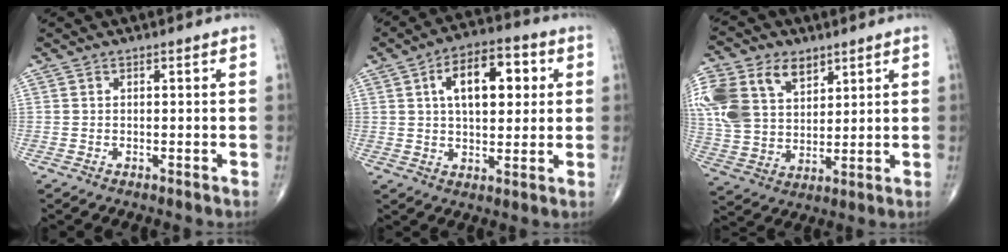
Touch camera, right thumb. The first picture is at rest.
{"total": 13.4, "force": [3.5, 7.1, 10.8], "torque": [-0.142, 0.011, 0.051]}
{"total": 19.9, "force": [8.5, 13.6, 11.8], "torque": [-0.274, 0.007, 0.166]}